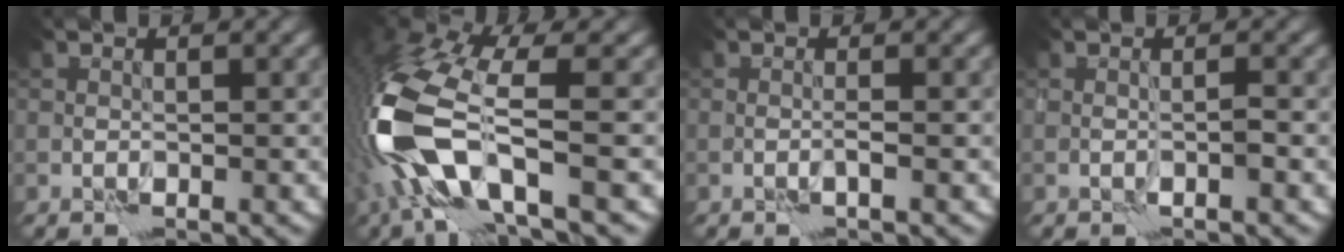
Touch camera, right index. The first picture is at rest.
{"total": 11.0, "force": [-2.6, 4.2, 9.8], "torque": [-0.223, -0.007, -0.057]}
{"total": 0.5, "force": [0.0, -0.4, 0.4], "torque": [-0.007, 0.000, 0.000]}
{"total": 0.5, "force": [-0.1, -0.3, 0.4], "torque": [-0.005, -0.001, -0.003]}